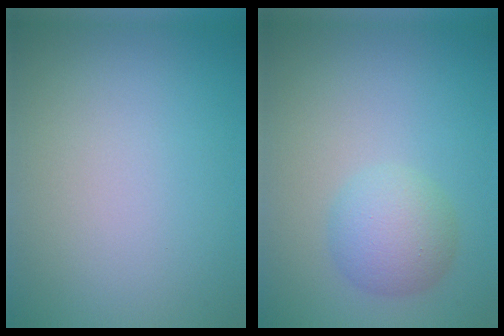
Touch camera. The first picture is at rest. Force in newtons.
{"total": 3.5, "press": 3.4, "slide": 0.2}